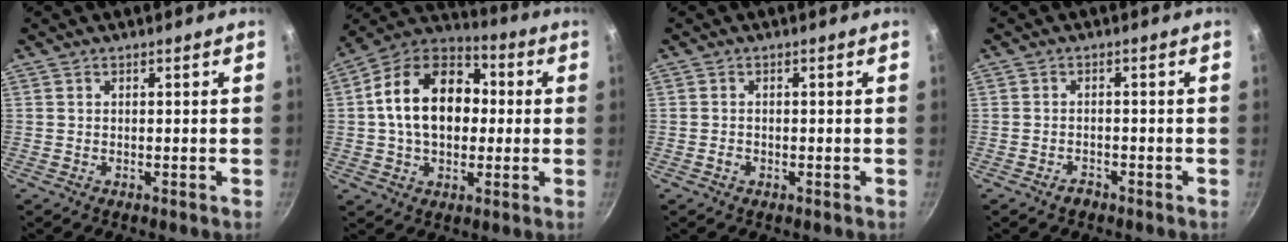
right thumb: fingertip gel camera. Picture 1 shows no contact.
{"total": 18.6, "force": [1.3, 13.0, 13.2], "torque": [-0.191, 0.033, 0.006]}
{"total": 1.1, "force": [-0.5, 0.8, 0.5], "torque": [-0.010, 0.002, -0.009]}
{"total": 1.8, "force": [-1.4, 0.9, 0.6], "torque": [-0.005, 0.018, -0.020]}